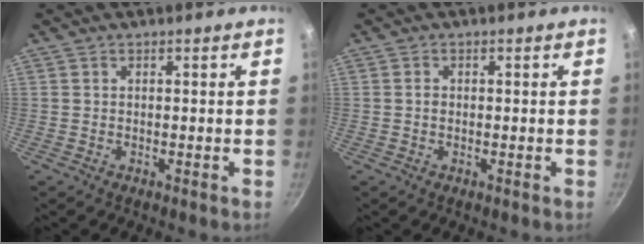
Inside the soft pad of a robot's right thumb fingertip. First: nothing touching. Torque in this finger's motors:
{"motor_torque": [-0.22, 0.27, 0.25, 0.33, 0.02]}